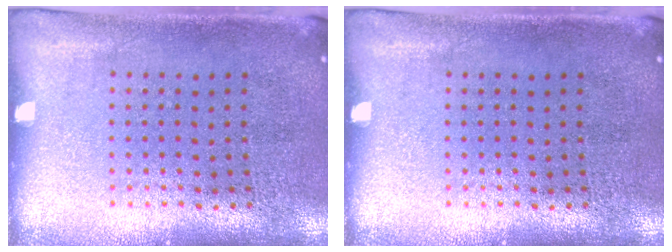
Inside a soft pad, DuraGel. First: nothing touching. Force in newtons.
{"total": 0.0}